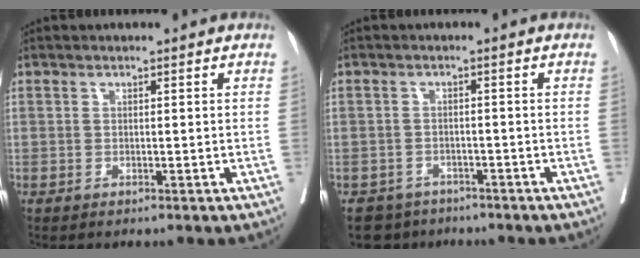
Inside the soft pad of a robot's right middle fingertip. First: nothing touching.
{"total": 4.0, "force": [-3.1, 2.4, -0.4], "torque": [0.012, 0.005, -0.050]}